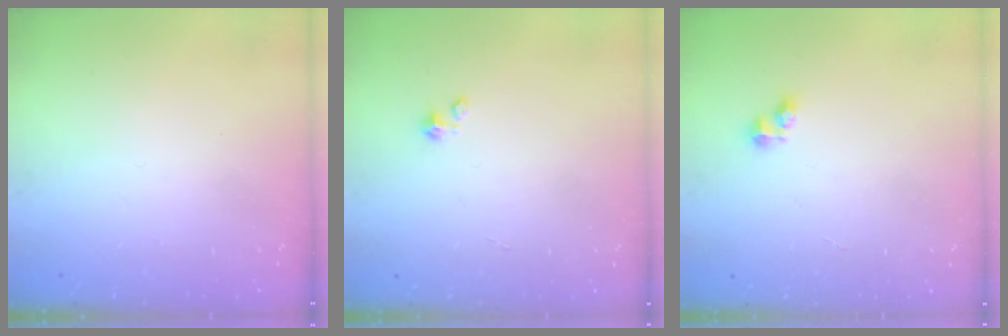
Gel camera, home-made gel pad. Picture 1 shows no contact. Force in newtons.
{"total": 1.4, "press": 1.3, "slide": 0.3}
{"total": 2.6, "press": 2.6, "slide": 0.2}